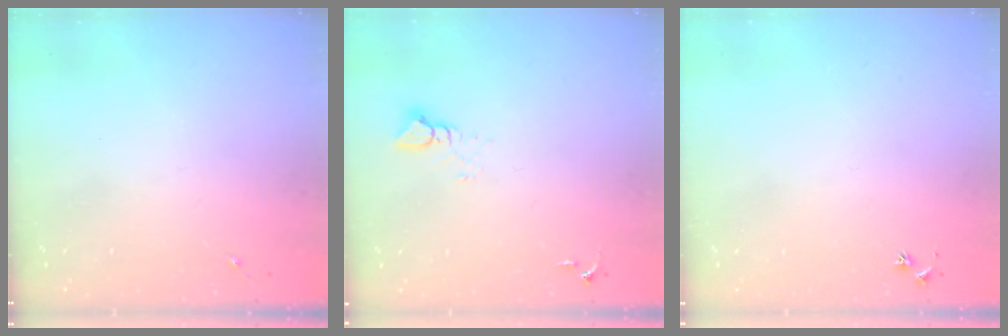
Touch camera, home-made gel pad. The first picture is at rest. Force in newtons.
{"total": 3.5, "press": 3.5, "slide": 0.2}
{"total": 2.5, "press": 2.5, "slide": 0.3}